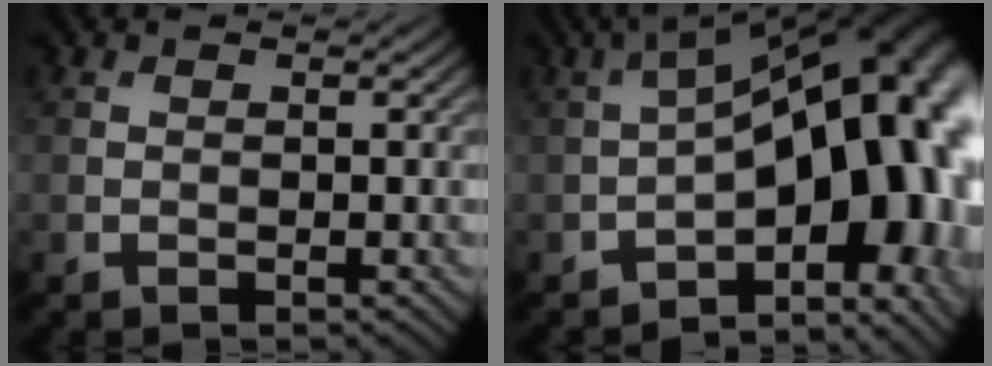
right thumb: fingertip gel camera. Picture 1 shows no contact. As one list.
[{"total": 18.8, "force": [-2.4, 9.5, 16.1], "torque": [-0.203, -0.010, -0.017]}]